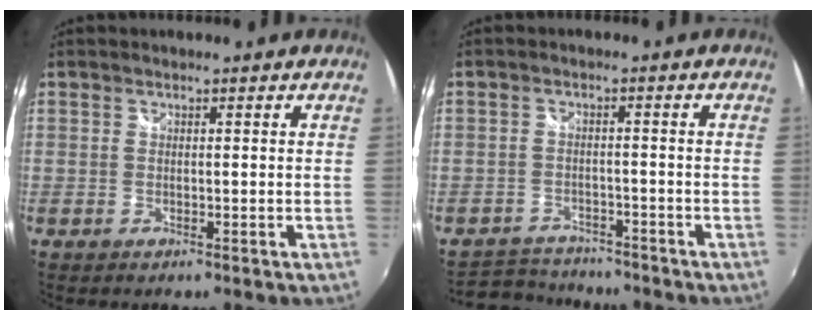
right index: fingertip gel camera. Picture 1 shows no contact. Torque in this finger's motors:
{"motor_torque": [-1.49, -0.65, -0.91, -0.21]}